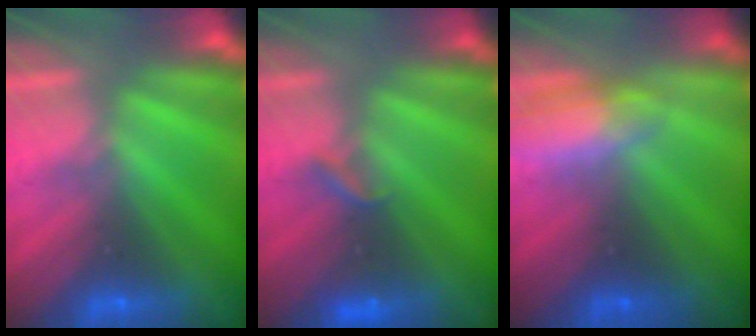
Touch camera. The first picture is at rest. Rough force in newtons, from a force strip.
{"total": 2.2}
{"total": 2.7}